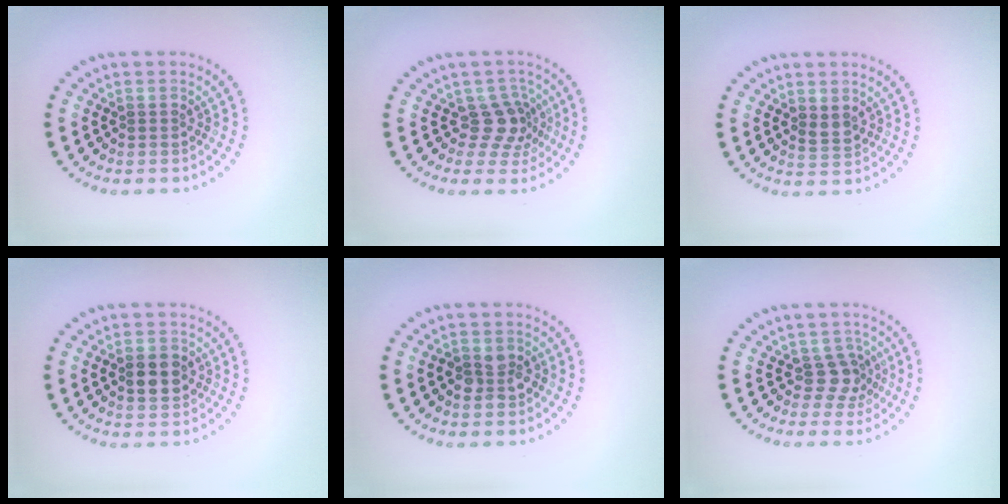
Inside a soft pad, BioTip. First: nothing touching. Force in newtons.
{"total": 2.9, "press": 2.1, "slide": 2.1}
{"total": 1.3, "press": 1.2, "slide": 0.5}
{"total": 2.9, "press": 2.9, "slide": 0.1}
{"total": 2.5, "press": 2.4, "slide": 0.6}
{"total": 2.3, "press": 1.7, "slide": 1.5}